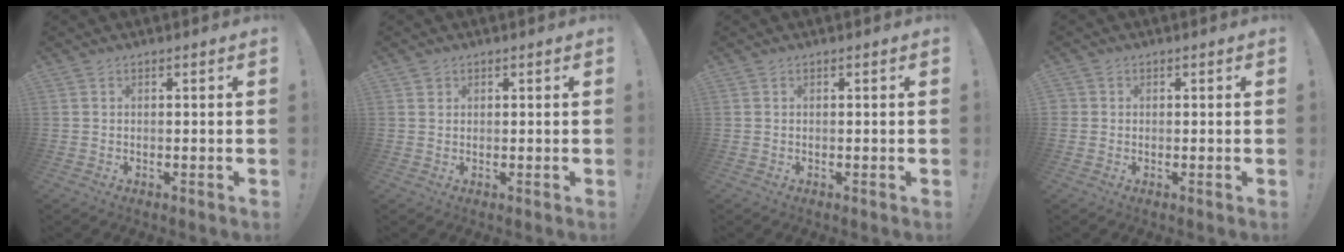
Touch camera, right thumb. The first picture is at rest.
{"total": 1.3, "force": [0.8, 1.0, 0.1], "torque": [0.003, -0.001, 0.014]}
{"total": 0.0}
{"total": 1.4, "force": [0.1, 1.4, 0.2], "torque": [-0.006, 0.003, 0.002]}